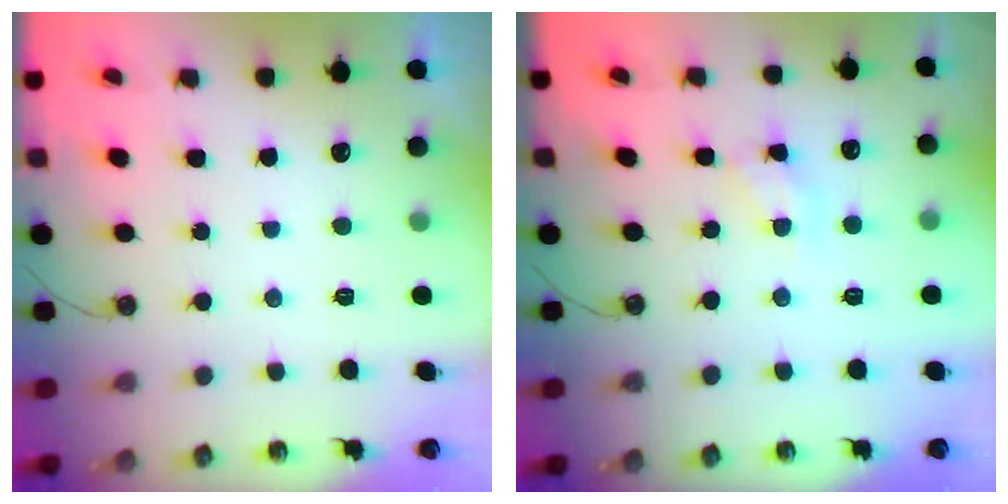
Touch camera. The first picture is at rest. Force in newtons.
{"total": 4.7, "press": 4.6, "slide": 0.3}